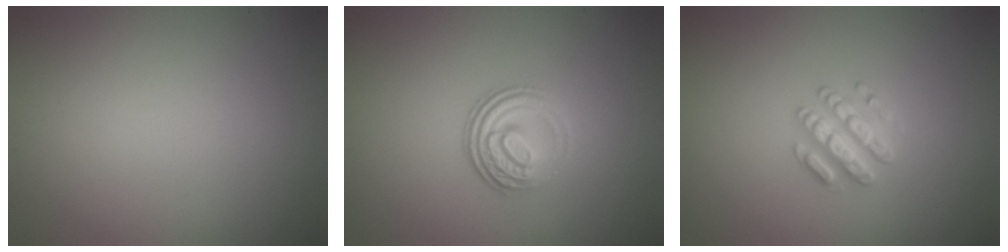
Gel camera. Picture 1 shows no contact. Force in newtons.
{"total": 3.6, "press": 2.4, "slide": 2.7}
{"total": 2.6, "press": 2.5, "slide": 0.4}